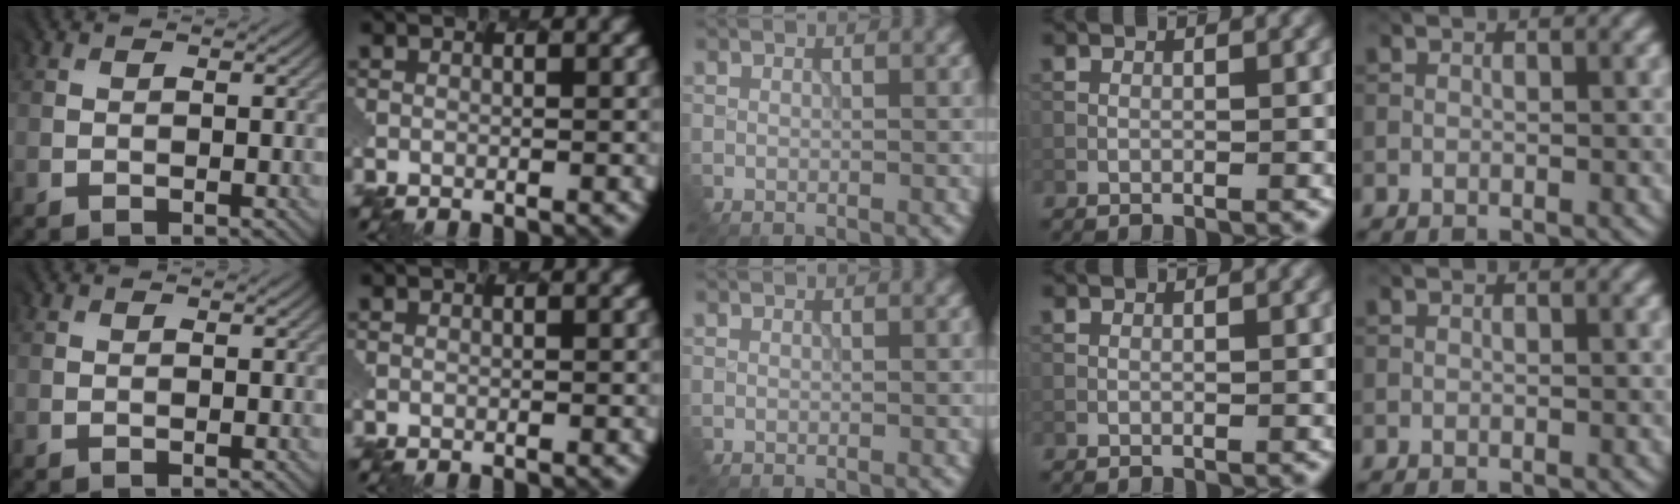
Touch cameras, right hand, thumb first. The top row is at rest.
{}